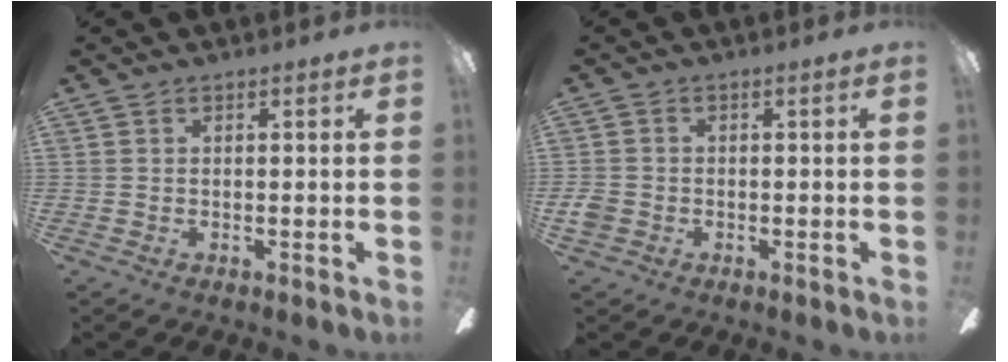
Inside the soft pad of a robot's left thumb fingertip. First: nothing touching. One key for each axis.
{"total": 2.4, "fx": -1.2, "fy": 1.8, "fz": 1.0, "tx": -0.015, "ty": 0.008, "tz": -0.022}